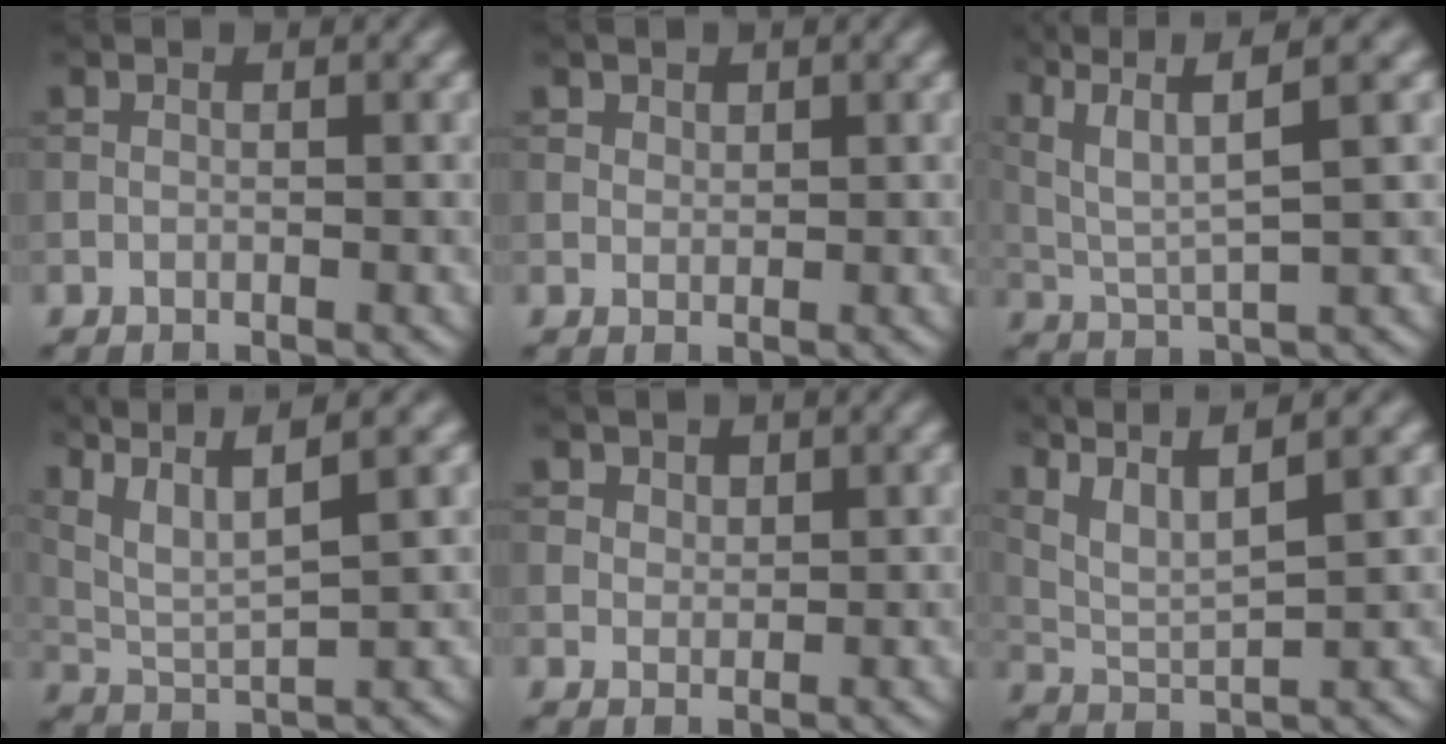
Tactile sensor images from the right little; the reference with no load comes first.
{"total": 1.1, "force": [0.8, 0.8, 0.2], "torque": [-0.005, -0.005, 0.018]}
{"total": 6.9, "force": [3.8, 1.4, 5.6], "torque": [-0.114, 0.013, 0.073]}
{"total": 8.1, "force": [5.7, 1.8, 5.5], "torque": [-0.112, 0.030, 0.081]}
{"total": 2.4, "force": [1.6, 1.6, 0.8], "torque": [-0.025, -0.006, 0.032]}
{"total": 7.3, "force": [5.4, 1.6, 4.7], "torque": [-0.096, 0.025, 0.077]}